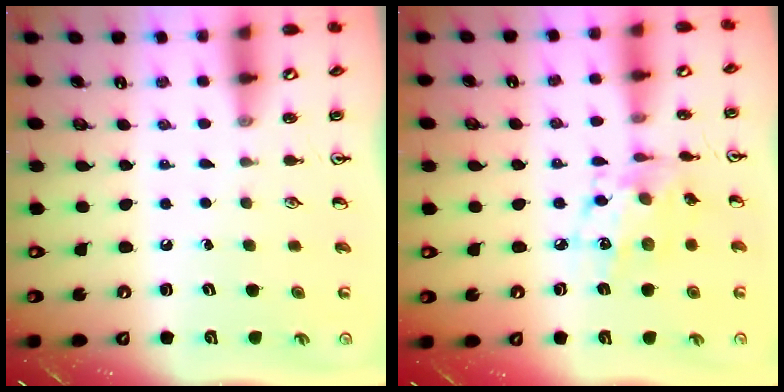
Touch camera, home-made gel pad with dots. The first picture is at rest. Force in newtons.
{"total": 11.0, "press": 11.0, "slide": 0.6}